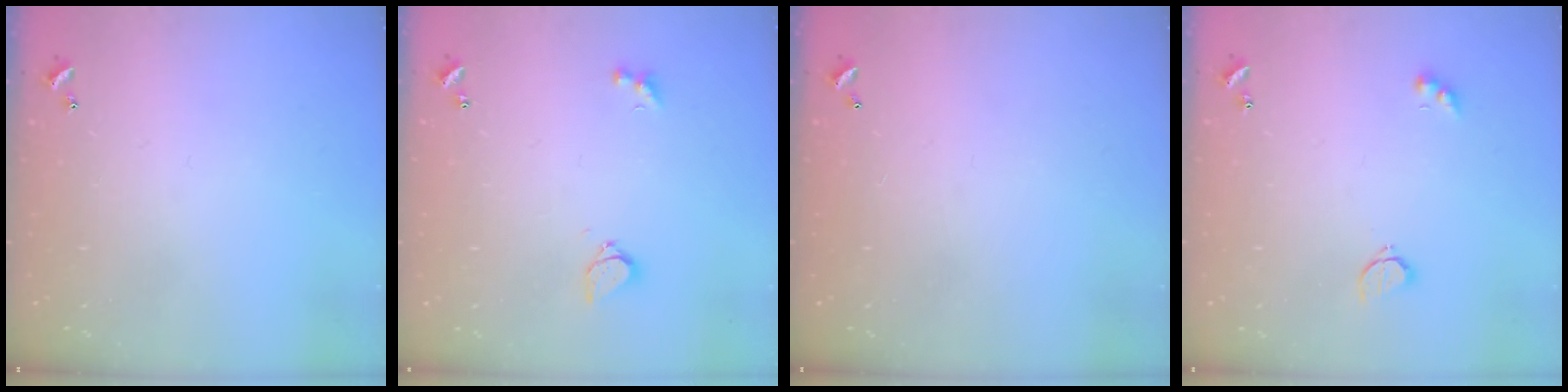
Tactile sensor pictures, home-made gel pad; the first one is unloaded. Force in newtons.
{"total": 4.3, "press": 4.2, "slide": 0.8}
{"total": 2.9, "press": 2.9, "slide": 0.1}
{"total": 2.6, "press": 2.6, "slide": 0.5}